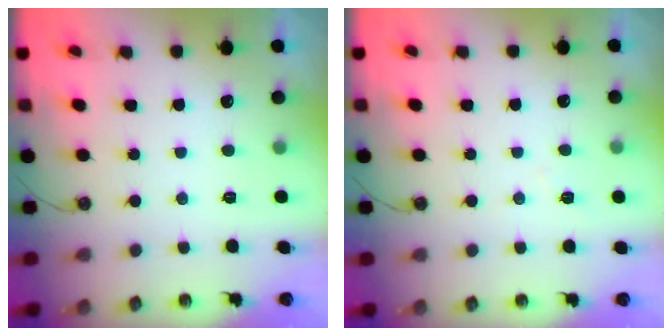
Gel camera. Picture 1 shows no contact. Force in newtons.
{"total": 3.4, "press": 3.3, "slide": 0.6}